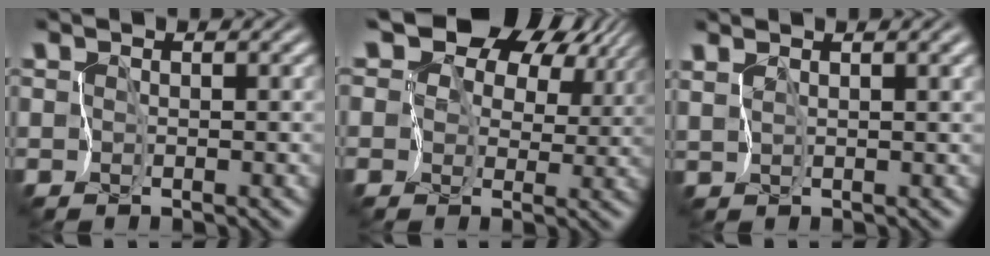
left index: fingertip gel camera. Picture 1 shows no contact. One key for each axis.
{"total": 14.1, "fx": 7.0, "fy": 9.8, "fz": 7.2, "tx": -0.159, "ty": 0.038, "tz": 0.112}
{"total": 4.0, "fx": 2.5, "fy": 1.1, "fz": 2.9, "tx": -0.057, "ty": 0.010, "tz": 0.043}